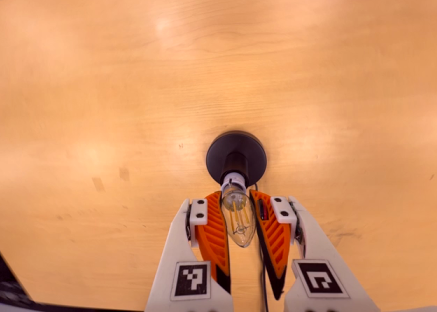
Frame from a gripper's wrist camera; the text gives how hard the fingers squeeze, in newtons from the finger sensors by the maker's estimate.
{"total": 23.7, "left": 23.4, "right": 24.1}